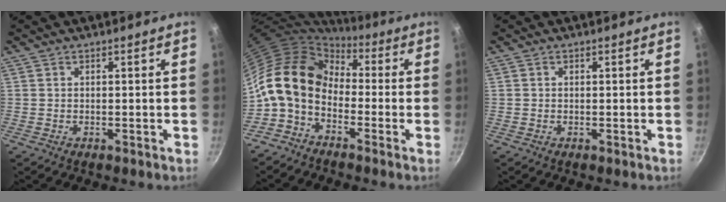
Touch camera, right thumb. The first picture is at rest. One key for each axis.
{"total": 13.1, "fx": -0.8, "fy": 9.3, "fz": 9.2, "tx": -0.152, "ty": 0.033, "tz": -0.035}
{"total": 0.0}